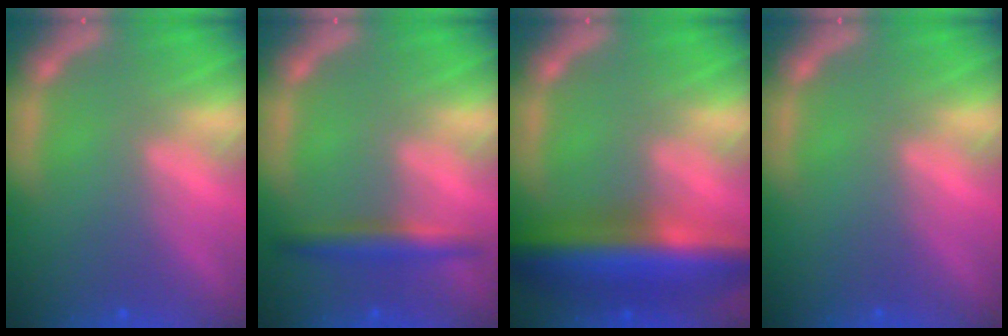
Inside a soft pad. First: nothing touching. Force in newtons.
{"total": 3.0}
{"total": 9.5}
{"total": 0.0}